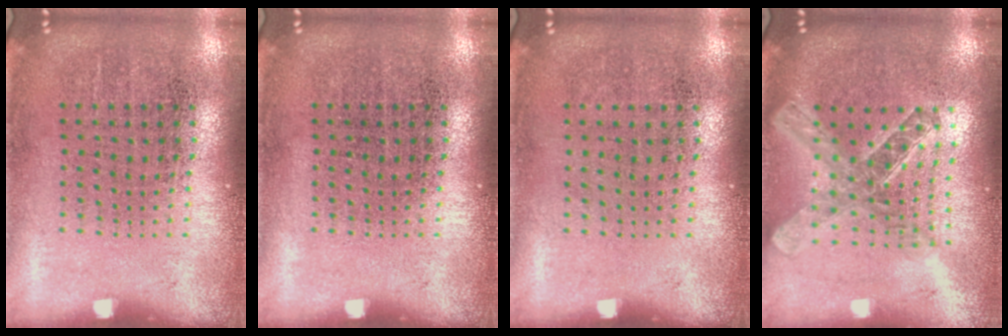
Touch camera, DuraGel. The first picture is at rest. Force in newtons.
{"total": 0.0}
{"total": 0.0}
{"total": 2.0, "press": 1.7, "slide": 1.1}